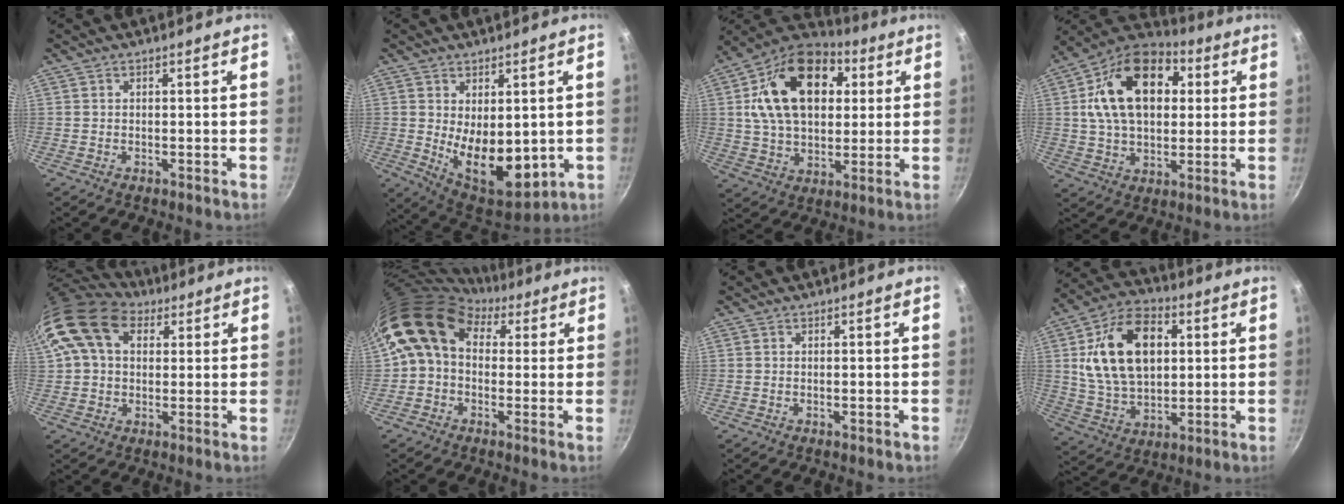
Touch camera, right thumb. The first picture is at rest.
{"total": 13.7, "force": [-0.3, 7.7, 11.3], "torque": [-0.140, -0.035, 0.020]}
{"total": 22.6, "force": [5.5, 15.2, 15.8], "torque": [-0.246, 0.012, 0.080]}
{"total": 21.1, "force": [4.7, 14.1, 15.0], "torque": [-0.232, 0.018, 0.063]}
{"total": 16.8, "force": [6.2, 11.6, 10.5], "torque": [-0.204, 0.019, 0.101]}
{"total": 13.2, "force": [3.1, 10.2, 7.7], "torque": [-0.122, 0.025, 0.031]}
{"total": 0.7, "force": [-0.2, 0.2, 0.6], "torque": [-0.008, 0.003, -0.003]}
{"total": 19.4, "force": [3.9, 12.7, 14.2], "torque": [-0.226, 0.000, 0.070]}